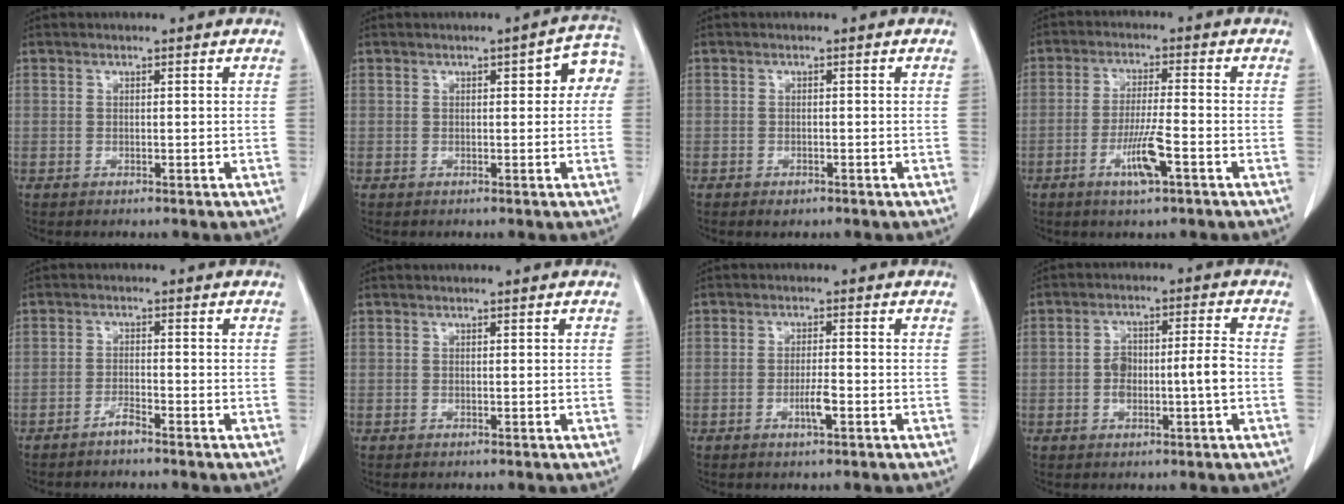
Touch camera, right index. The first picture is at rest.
{"total": 5.1, "force": [1.1, 1.8, 4.6], "torque": [-0.045, 0.023, 0.006]}
{"total": 1.2, "force": [-0.8, 0.6, 0.6], "torque": [-0.011, -0.001, -0.005]}
{"total": 6.4, "force": [-2.9, 0.3, 5.7], "torque": [-0.109, -0.009, -0.053]}
{"total": 1.9, "force": [-1.6, -0.1, 0.9], "torque": [-0.021, -0.001, -0.031]}
{"total": 0.0}
{"total": 3.1, "force": [-1.2, 0.3, 2.8], "torque": [-0.053, -0.001, -0.022]}
{"total": 6.7, "force": [-1.1, 1.5, 6.4], "torque": [-0.123, 0.016, -0.018]}